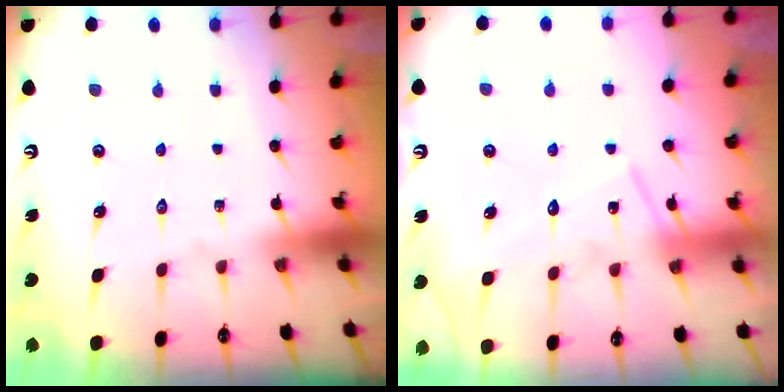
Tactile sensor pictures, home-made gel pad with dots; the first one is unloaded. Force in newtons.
{"total": 11.8, "press": 11.8, "slide": 0.6}